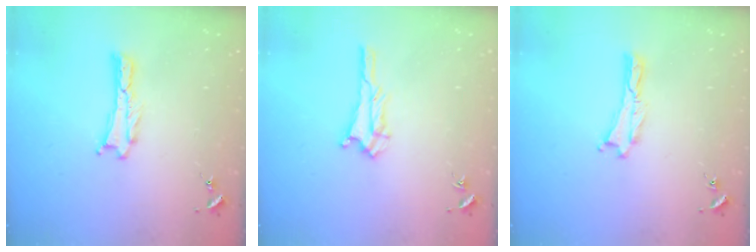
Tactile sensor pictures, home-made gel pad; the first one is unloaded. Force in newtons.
{"total": 2.3, "press": 2.2, "slide": 0.2}
{"total": 0.0}